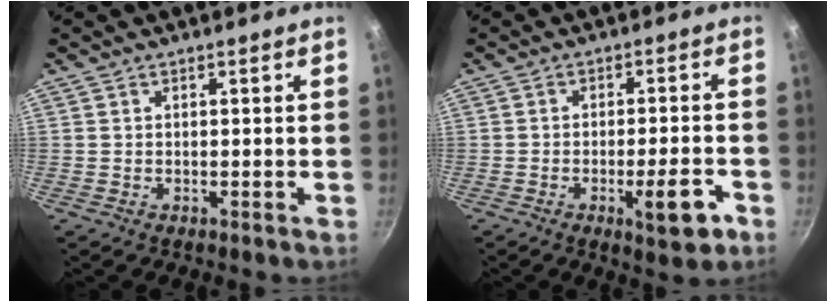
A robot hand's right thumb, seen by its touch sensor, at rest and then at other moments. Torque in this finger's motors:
{"motor_torque": [1.08, 0.81, -0.17, 0.08, 0.20]}